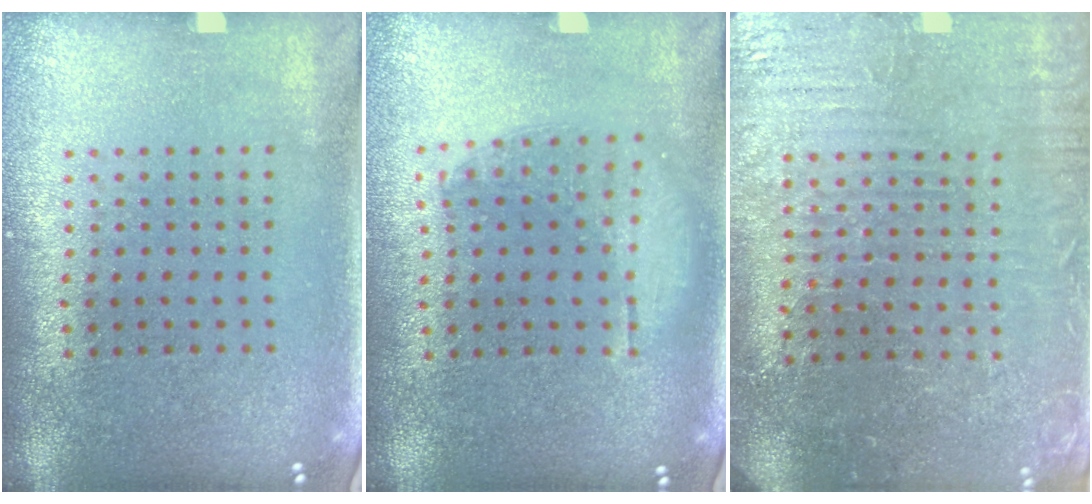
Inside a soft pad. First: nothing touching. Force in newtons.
{"total": 1.2, "press": 1.1, "slide": 0.5}
{"total": 3.4, "press": 3.4, "slide": 0.6}